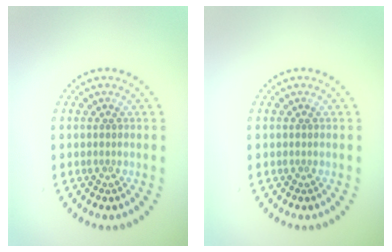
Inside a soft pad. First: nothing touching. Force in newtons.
{"total": 0.0}